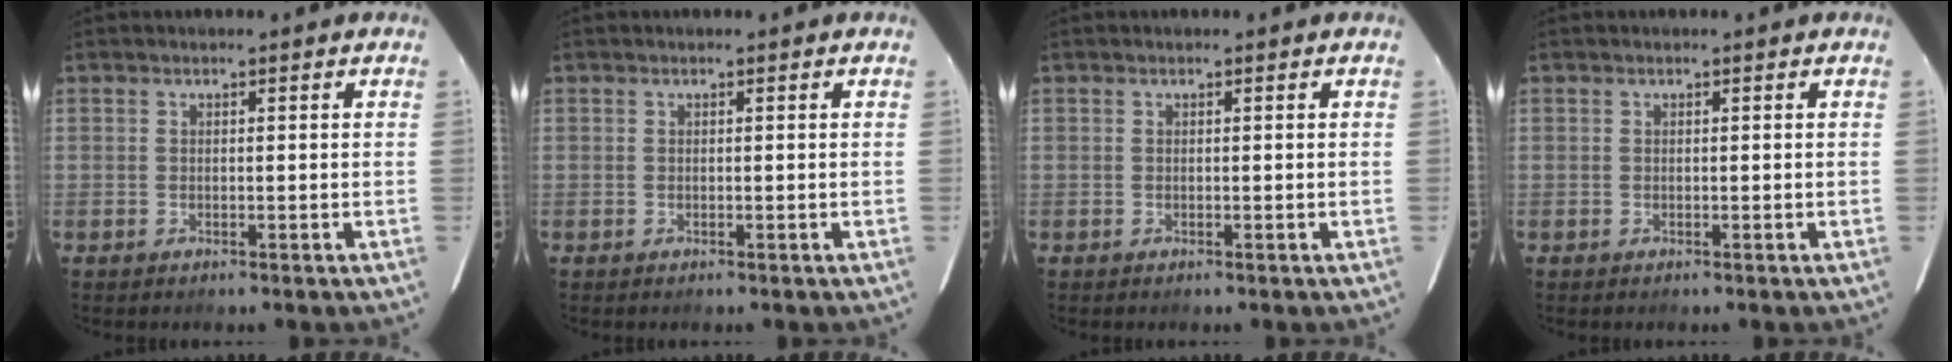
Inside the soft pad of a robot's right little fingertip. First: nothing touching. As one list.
[{"total": 0.0}, {"total": 0.0}, {"total": 0.0}]